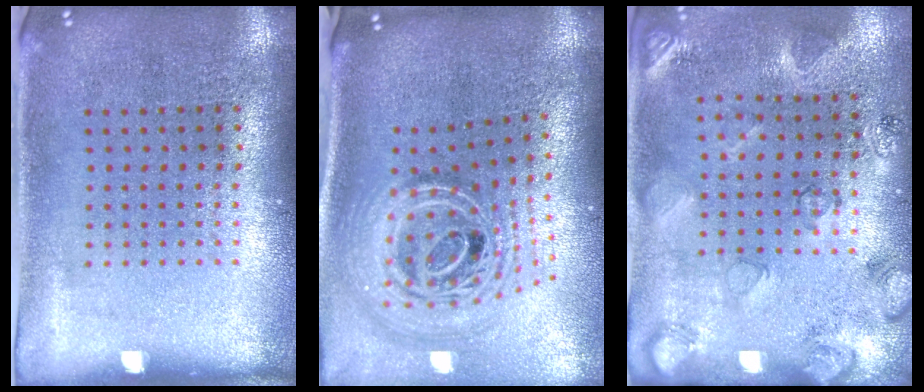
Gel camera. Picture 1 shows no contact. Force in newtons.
{"total": 3.0, "press": 2.0, "slide": 2.2}
{"total": 2.2, "press": 1.9, "slide": 1.1}